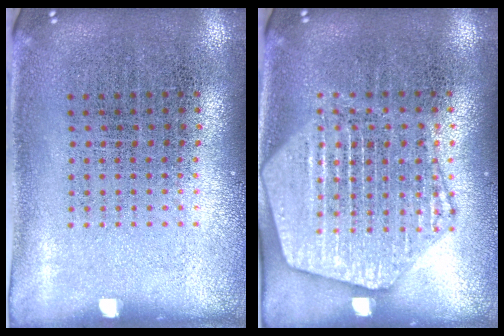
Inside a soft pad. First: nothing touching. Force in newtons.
{"total": 2.2, "press": 2.2, "slide": 0.2}